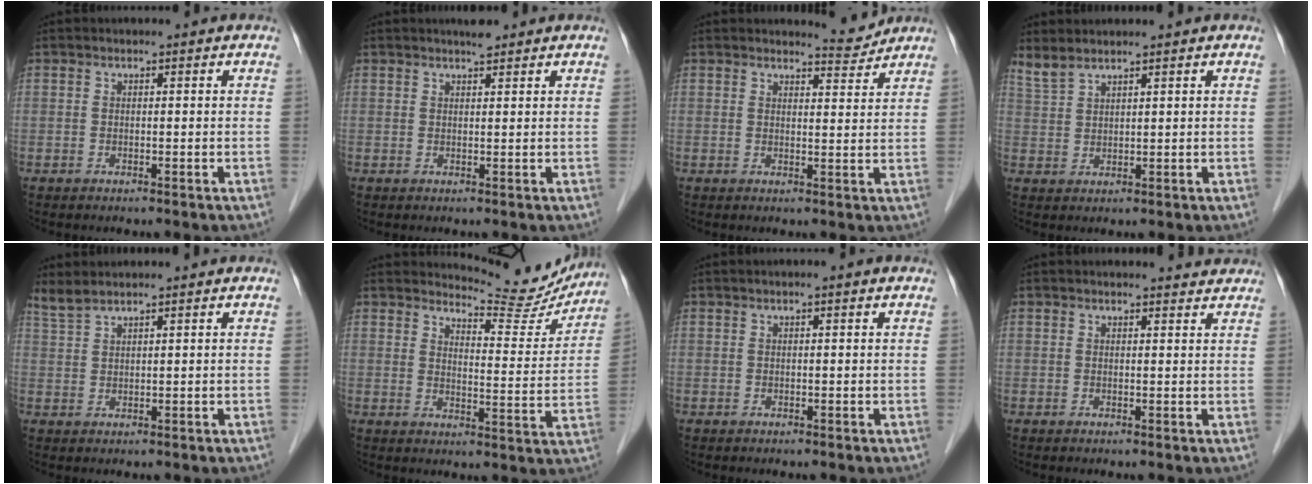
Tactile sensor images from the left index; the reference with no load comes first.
{"total": 1.6, "force": [1.4, 0.2, 0.7], "torque": [-0.016, 0.001, 0.025]}
{"total": 2.8, "force": [2.8, -0.3, -0.4], "torque": [-0.002, -0.020, 0.040]}
{"total": 2.8, "force": [2.7, 0.1, 0.8], "torque": [-0.025, 0.008, 0.063]}
{"total": 2.5, "force": [2.4, -0.2, 0.8], "torque": [-0.025, 0.013, 0.056]}
{"total": 11.3, "force": [11.1, 1.4, 0.7], "torque": [-0.008, -0.043, 0.135]}
{"total": 0.7, "force": [0.2, -0.1, 0.7], "torque": [-0.014, 0.000, 0.005]}
{"total": 4.3, "force": [4.2, 0.6, 0.7], "torque": [-0.009, 0.004, 0.038]}